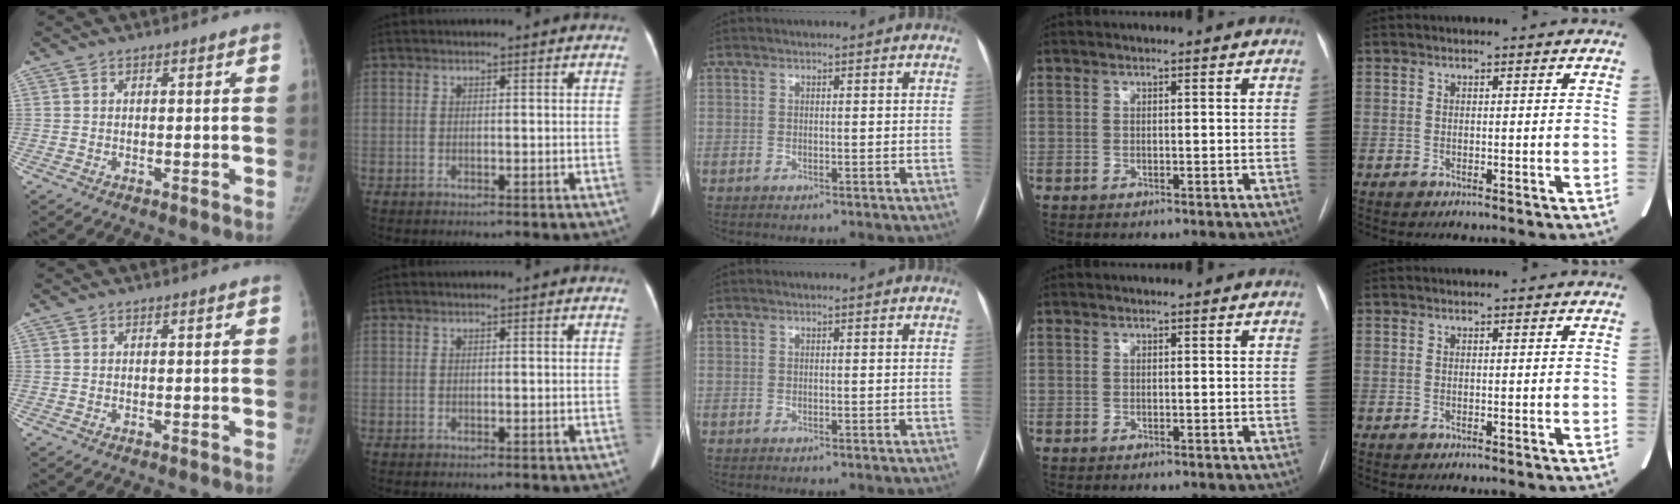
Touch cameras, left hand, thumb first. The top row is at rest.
{}